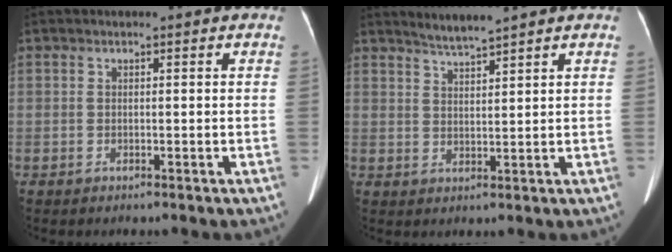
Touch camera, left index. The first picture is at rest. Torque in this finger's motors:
{"motor_torque": [0.21, -0.28, -0.01, 0.03]}